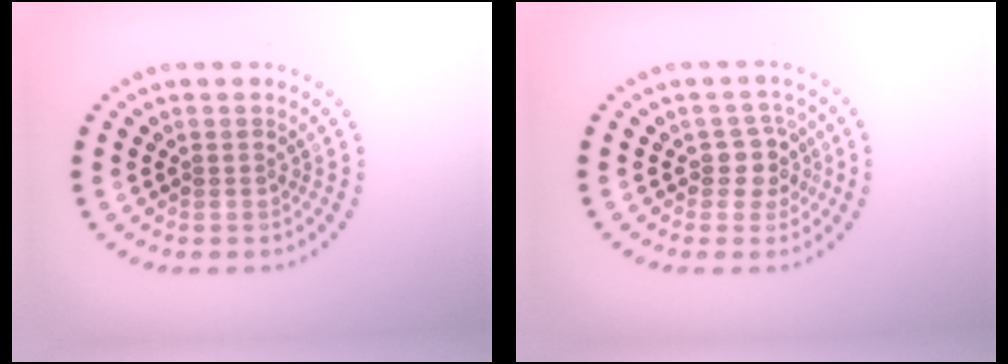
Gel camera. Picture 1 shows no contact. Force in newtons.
{"total": 2.4, "press": 2.1, "slide": 1.2}